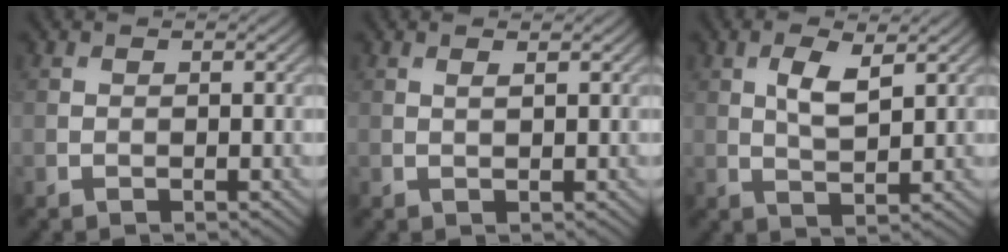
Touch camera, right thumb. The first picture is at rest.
{"total": 0.7, "force": [0.5, 0.0, 0.6], "torque": [-0.012, 0.002, 0.008]}
{"total": 4.2, "force": [1.6, 1.5, 3.6], "torque": [-0.080, -0.003, 0.033]}